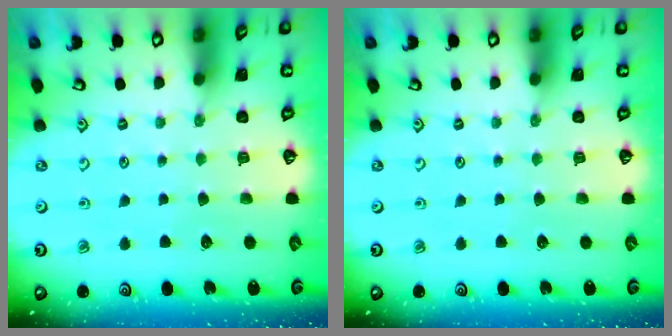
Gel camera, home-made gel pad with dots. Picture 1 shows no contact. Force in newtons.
{"total": 0.0}